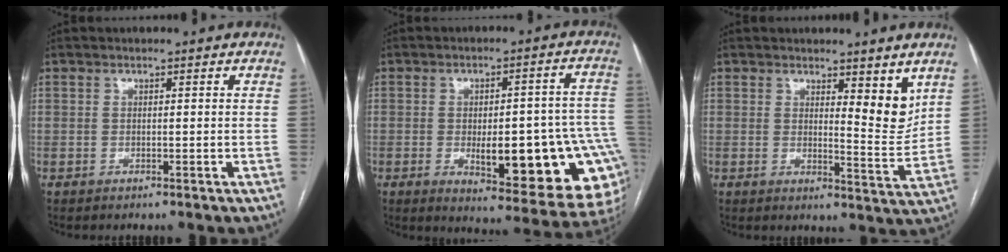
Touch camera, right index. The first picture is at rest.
{"total": 20.7, "force": [-5.2, 6.5, 18.9], "torque": [-0.147, 0.024, -0.046]}
{"total": 5.6, "force": [3.4, 1.5, 4.2], "torque": [-0.052, -0.024, 0.049]}